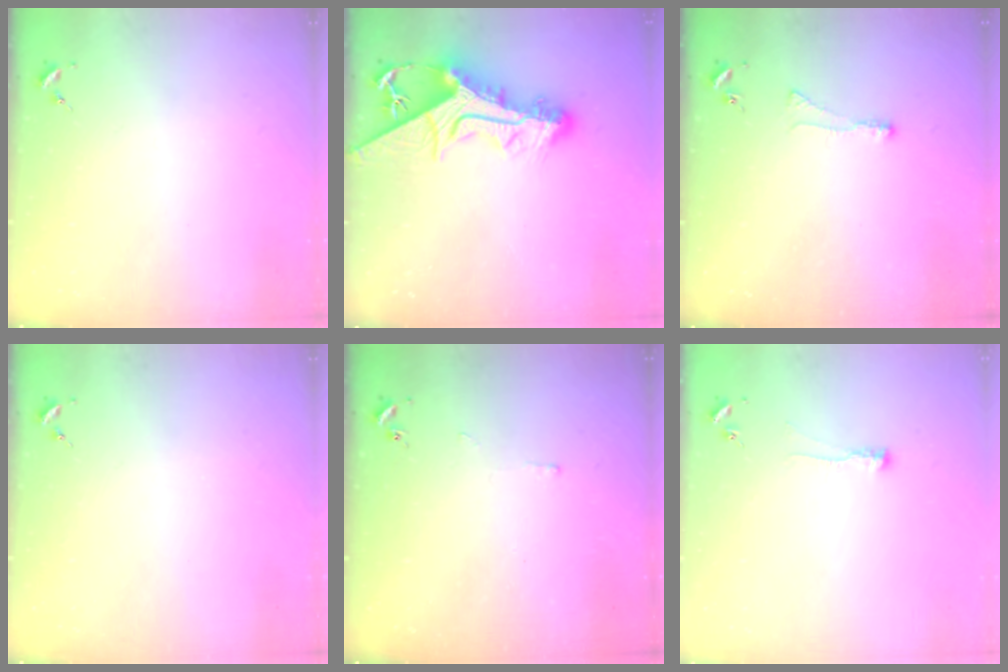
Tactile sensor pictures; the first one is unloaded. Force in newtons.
{"total": 18.3, "press": 18.2, "slide": 1.9}
{"total": 3.1, "press": 3.0, "slide": 0.6}
{"total": 0.0}
{"total": 2.5, "press": 2.5, "slide": 0.5}
{"total": 3.8, "press": 3.8, "slide": 0.7}